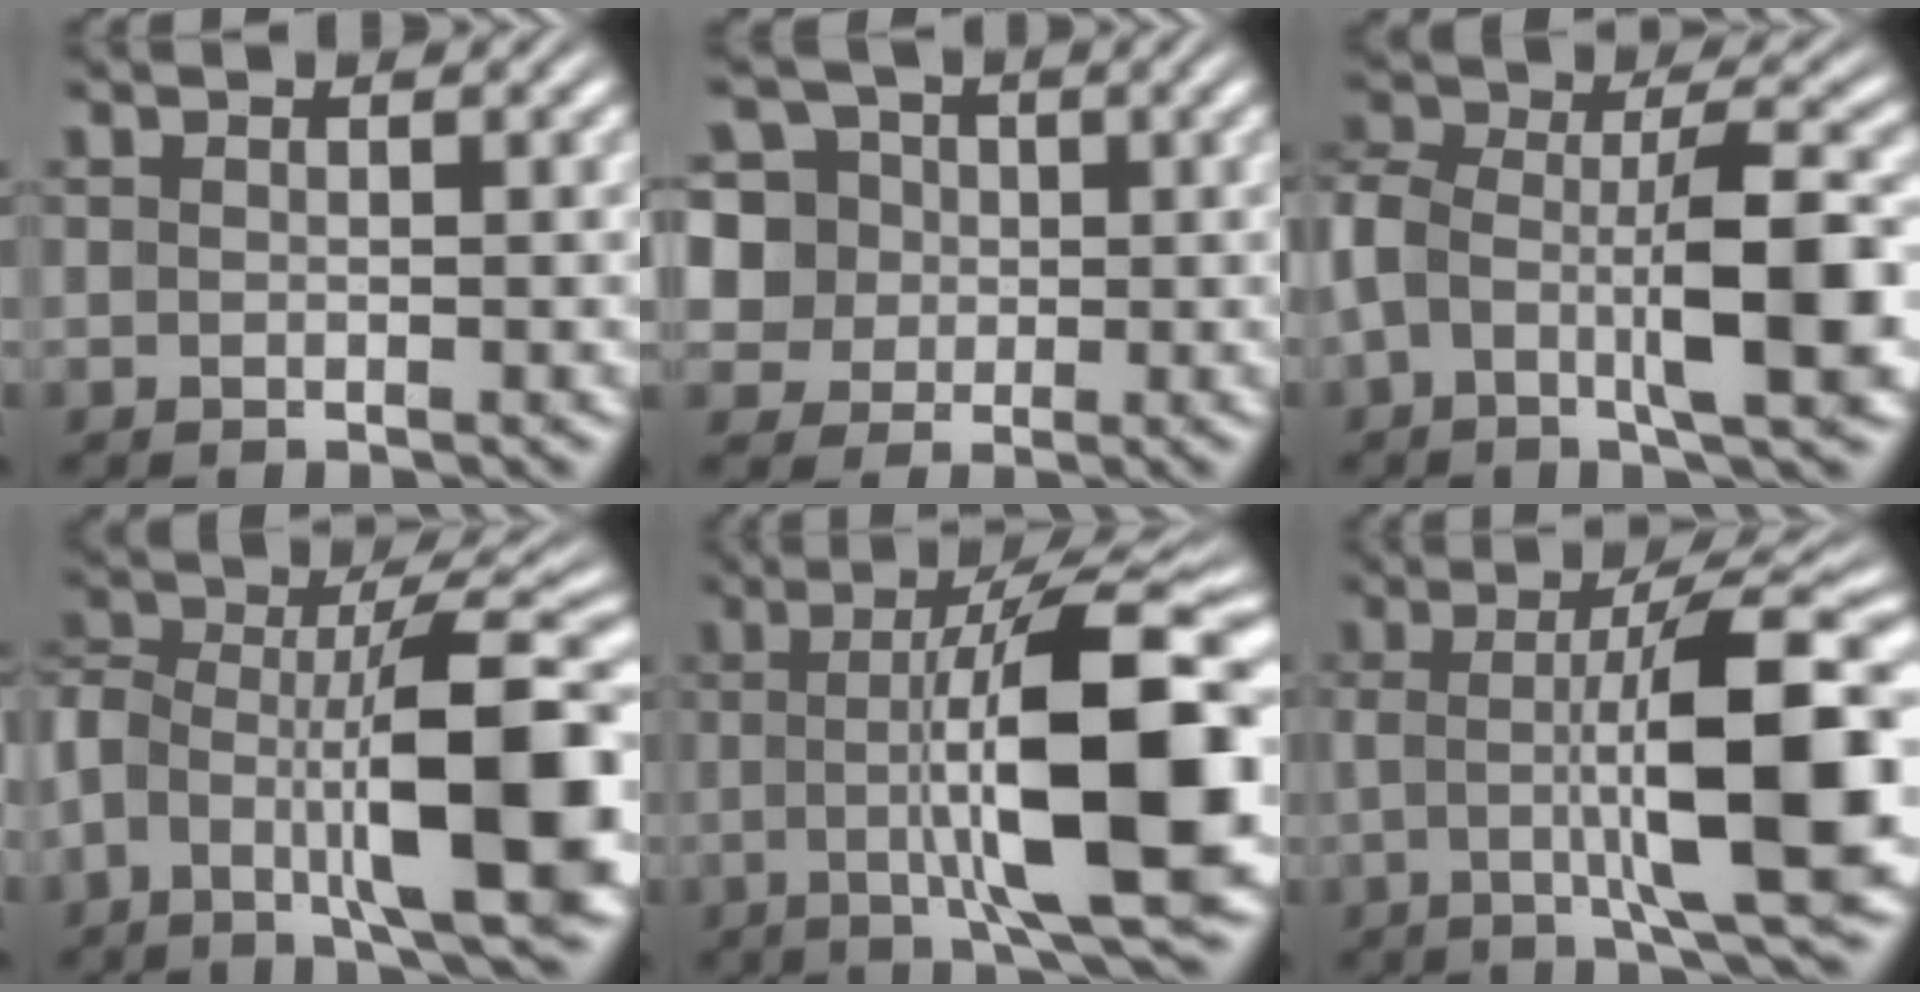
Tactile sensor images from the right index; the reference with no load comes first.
{"total": 11.1, "force": [-0.1, 10.4, 3.9], "torque": [-0.125, -0.044, 0.001]}
{"total": 8.4, "force": [-1.0, 5.1, 6.6], "torque": [-0.132, -0.007, -0.021]}
{"total": 12.8, "force": [-2.0, 7.5, 10.2], "torque": [-0.176, -0.017, -0.028]}
{"total": 13.9, "force": [-0.4, 3.5, 13.4], "torque": [-0.186, 0.007, -0.001]}
{"total": 11.3, "force": [-0.1, 2.9, 10.9], "torque": [-0.157, 0.011, -0.002]}